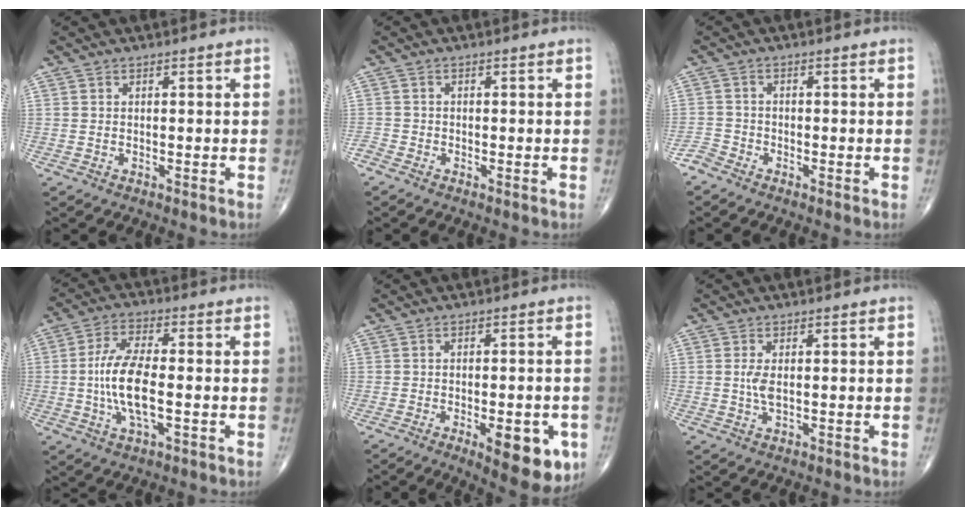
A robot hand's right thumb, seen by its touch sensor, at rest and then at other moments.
{"total": 1.5, "force": [-1.2, 0.6, 0.7], "torque": [-0.018, -0.004, -0.029]}
{"total": 2.2, "force": [-2.0, 0.7, 0.3], "torque": [-0.005, -0.006, -0.049]}
{"total": 10.9, "force": [-1.3, 4.1, 10.0], "torque": [-0.209, 0.009, -0.028]}
{"total": 11.6, "force": [-4.4, 4.3, 9.8], "torque": [-0.106, 0.002, -0.050]}
{"total": 2.6, "force": [0.1, 1.0, 2.4], "torque": [-0.055, -0.005, 0.003]}